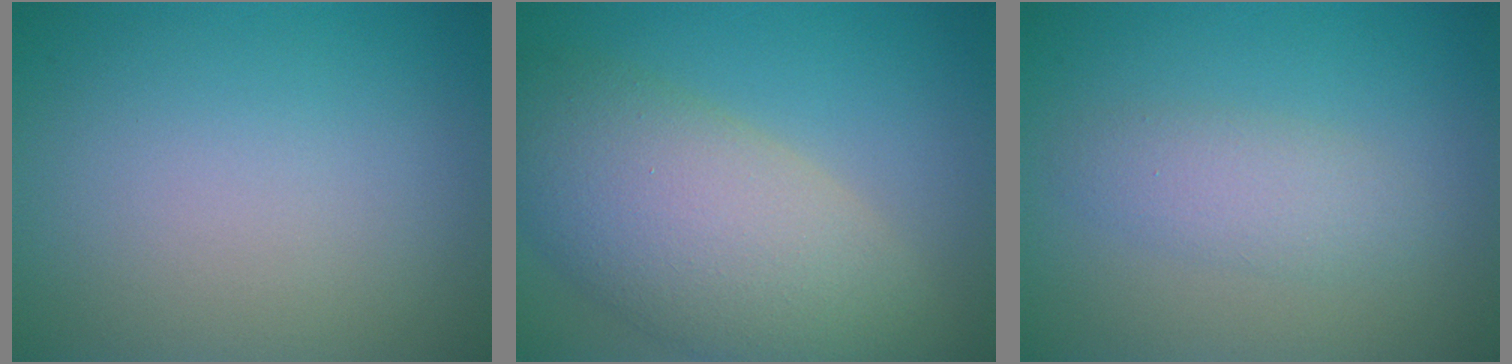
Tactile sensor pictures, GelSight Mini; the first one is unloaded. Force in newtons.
{"total": 9.5, "press": 9.5, "slide": 0.8}
{"total": 2.4, "press": 2.4, "slide": 0.1}